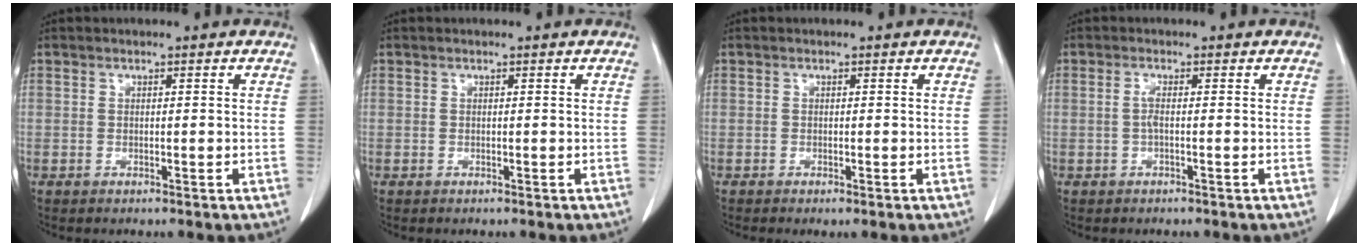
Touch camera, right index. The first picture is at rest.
{"total": 0.0}
{"total": 0.7, "force": [-0.2, 0.1, 0.7], "torque": [-0.015, -0.002, -0.001]}
{"total": 1.4, "force": [-0.2, 0.1, 1.4], "torque": [-0.030, 0.001, -0.005]}